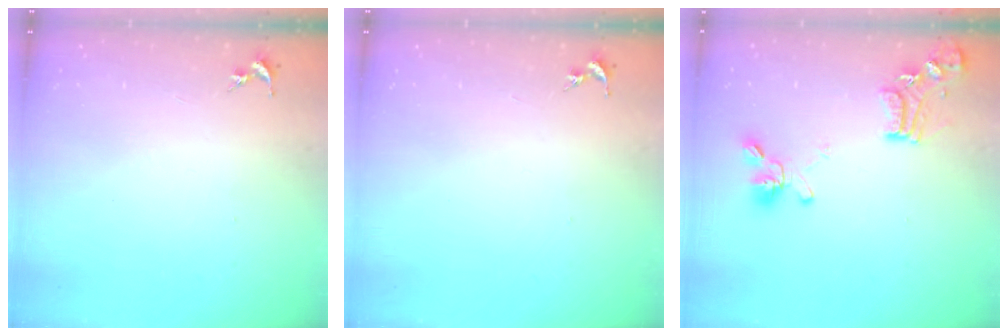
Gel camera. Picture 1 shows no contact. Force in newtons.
{"total": 0.0}
{"total": 16.0, "press": 15.8, "slide": 1.9}